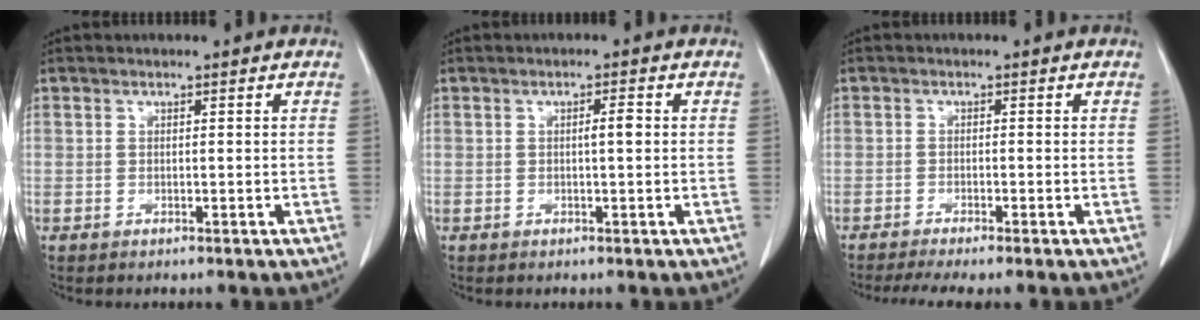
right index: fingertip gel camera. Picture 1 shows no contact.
{"total": 1.7, "force": [0.1, 0.1, 1.7], "torque": [-0.029, 0.002, 0.002]}
{"total": 5.0, "force": [-4.0, 0.1, 2.9], "torque": [-0.040, -0.010, -0.065]}